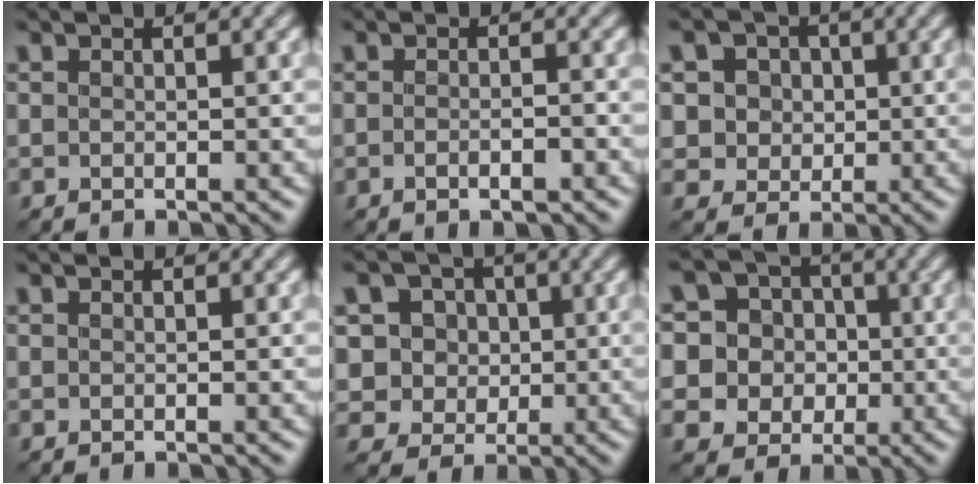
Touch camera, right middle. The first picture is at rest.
{"total": 1.9, "force": [-0.8, 0.5, 1.6], "torque": [-0.014, 0.002, -0.017]}
{"total": 5.5, "force": [1.9, 4.8, 2.1], "torque": [-0.030, 0.016, 0.021]}
{"total": 0.0}
{"total": 6.9, "force": [2.4, 5.9, 2.6], "torque": [-0.038, 0.014, 0.020]}
{"total": 8.9, "force": [1.3, 8.5, 2.2], "torque": [-0.079, 0.034, 0.017]}